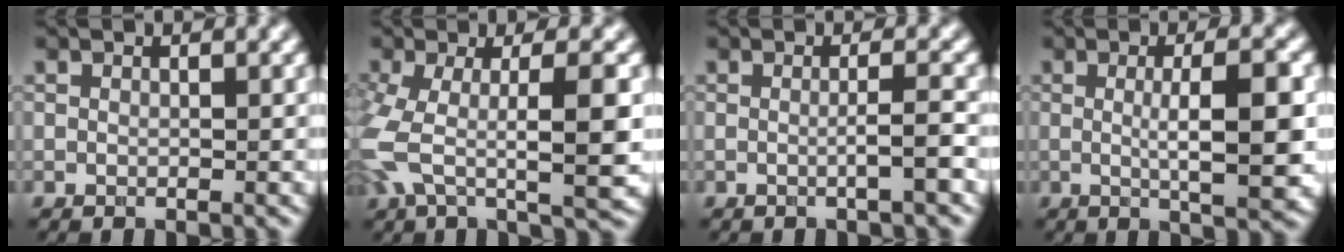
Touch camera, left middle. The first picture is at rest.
{"total": 8.5, "force": [-1.1, 2.6, 8.0], "torque": [-0.159, -0.001, -0.025]}
{"total": 2.2, "force": [-0.4, 0.3, 2.1], "torque": [-0.029, 0.001, -0.017]}
{"total": 6.5, "force": [0.0, 1.4, 6.4], "torque": [-0.086, 0.001, -0.001]}